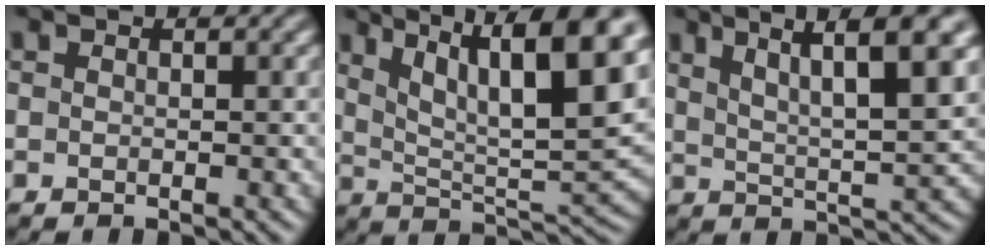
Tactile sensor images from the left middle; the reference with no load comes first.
{"total": 14.5, "force": [7.5, 4.9, 11.4], "torque": [-0.161, 0.018, 0.121]}
{"total": 7.7, "force": [4.9, 1.3, 5.9], "torque": [-0.095, 0.019, 0.090]}